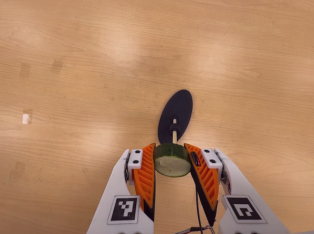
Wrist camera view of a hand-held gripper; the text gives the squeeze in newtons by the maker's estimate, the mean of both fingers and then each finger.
{"total": 10.6, "left": 10.1, "right": 11.1}